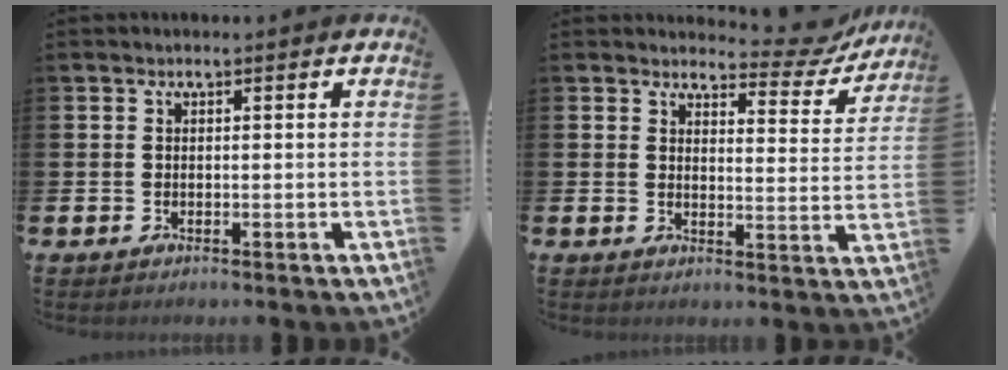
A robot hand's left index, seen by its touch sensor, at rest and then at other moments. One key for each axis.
{"total": 4.1, "fx": 3.7, "fy": 1.6, "fz": 0.7, "tx": -0.010, "ty": -0.030, "tz": 0.057}